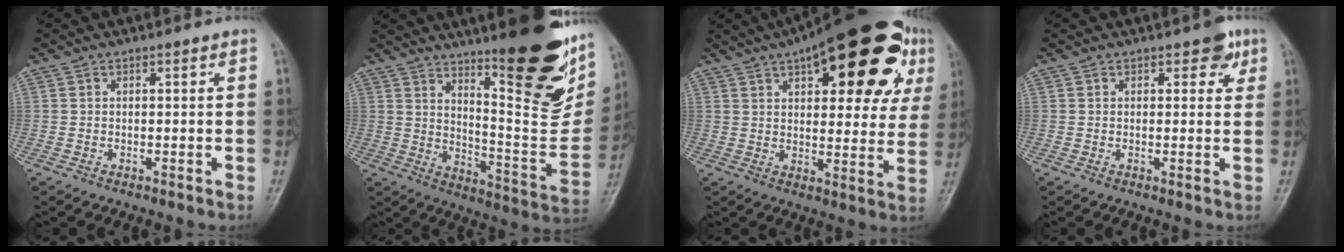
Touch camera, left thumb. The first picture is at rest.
{"total": 26.2, "force": [15.2, 7.1, 20.2], "torque": [-0.239, -0.085, 0.229]}
{"total": 27.4, "force": [12.7, 10.8, 21.8], "torque": [-0.273, 0.005, 0.172]}
{"total": 3.3, "force": [1.7, 1.9, 2.0], "torque": [-0.003, -0.004, 0.016]}